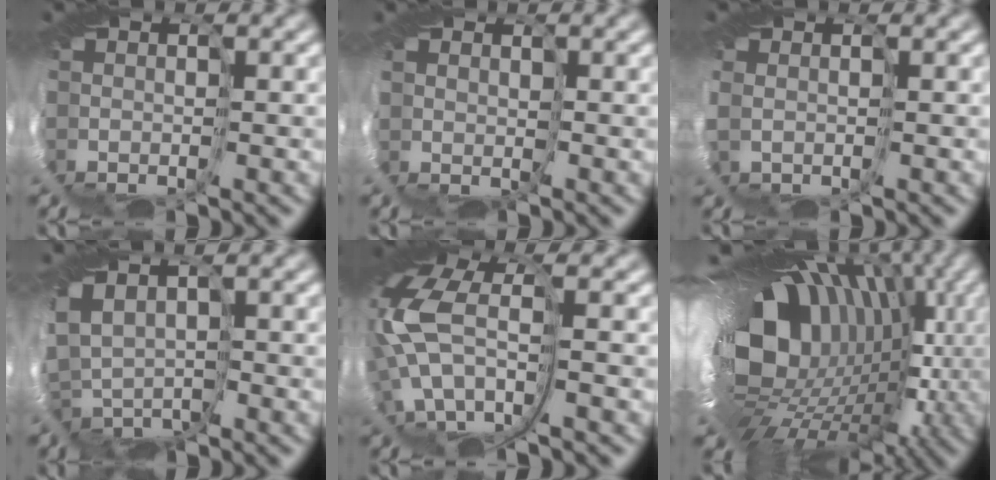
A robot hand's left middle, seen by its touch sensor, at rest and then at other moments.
{"total": 1.3, "force": [1.1, 0.6, -0.4], "torque": [-0.005, 0.004, 0.012]}
{"total": 1.5, "force": [0.5, 1.2, 0.6], "torque": [-0.035, 0.005, 0.016]}
{"total": 0.8, "force": [0.0, 0.6, 0.5], "torque": [-0.036, 0.004, -0.026]}
{"total": 8.9, "force": [0.8, 4.6, 7.5], "torque": [-0.220, 0.003, 0.011]}
{"total": 17.3, "force": [2.0, 12.2, 12.1], "torque": [-0.209, -0.014, 0.031]}